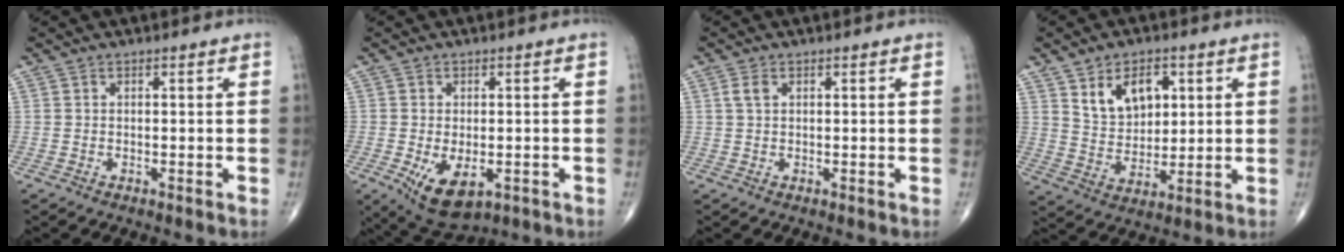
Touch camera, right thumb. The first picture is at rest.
{"total": 8.3, "force": [-2.5, 4.6, 6.4], "torque": [-0.101, -0.011, -0.027]}
{"total": 1.8, "force": [0.7, 1.1, 1.3], "torque": [-0.031, 0.006, 0.015]}
{"total": 10.2, "force": [4.1, 6.7, 6.5], "torque": [-0.080, -0.022, 0.080]}